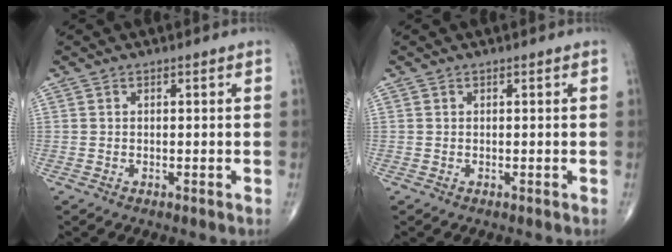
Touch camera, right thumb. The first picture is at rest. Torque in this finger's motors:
{"motor_torque": [0.22, 0.04, 0.22, 0.21, -0.05]}